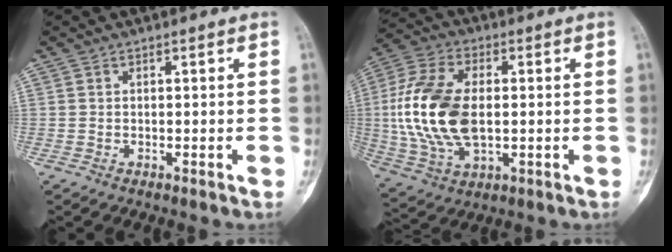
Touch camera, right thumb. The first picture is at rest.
{"total": 17.9, "force": [0.2, 10.1, 14.8], "torque": [-0.312, 0.002, 0.007]}